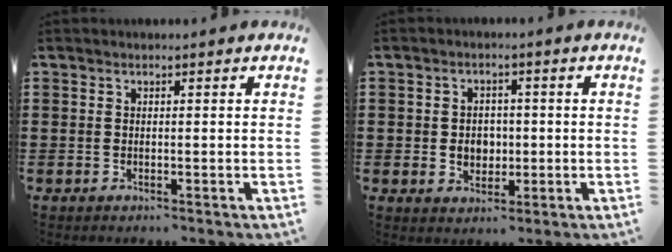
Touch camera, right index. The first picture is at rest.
{"total": 3.6, "force": [-0.2, 3.1, 1.7], "torque": [-0.034, 0.006, -0.010]}